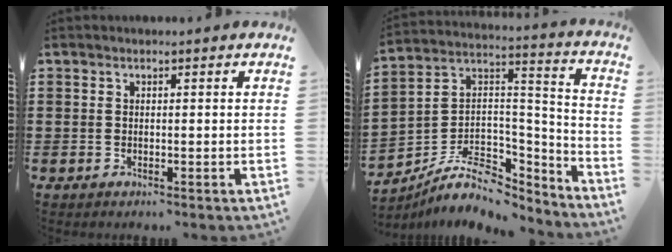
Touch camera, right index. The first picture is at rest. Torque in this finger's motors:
{"motor_torque": [0.29, -0.21, -0.67, -0.21]}